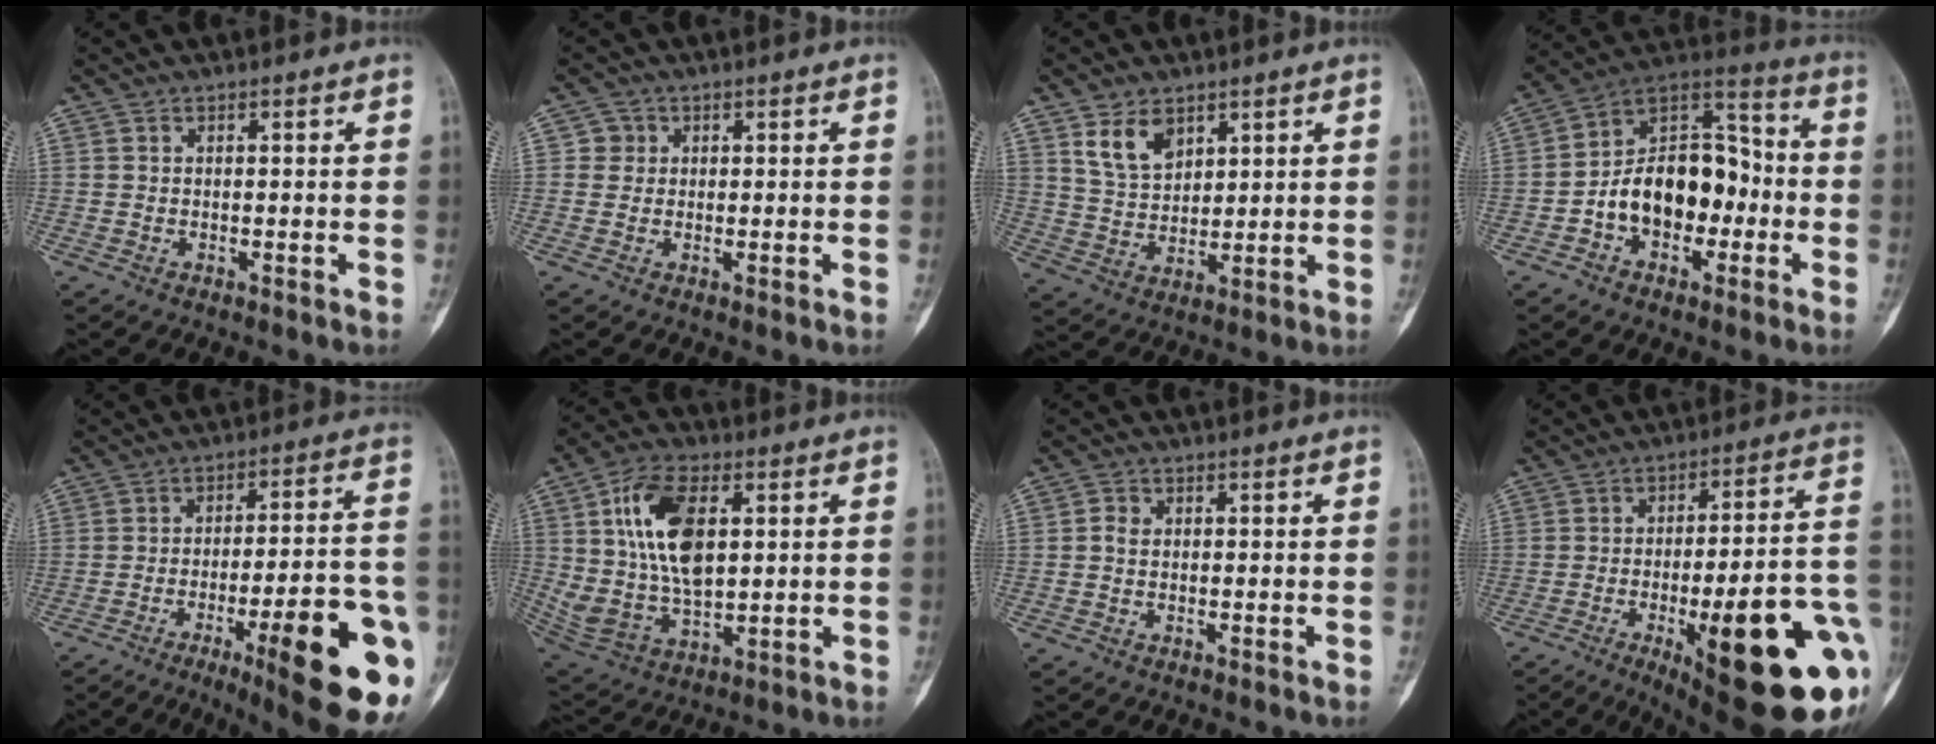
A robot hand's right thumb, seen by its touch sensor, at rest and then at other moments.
{"total": 2.2, "force": [0.4, 2.1, 0.1], "torque": [0.011, 0.004, 0.002]}
{"total": 7.8, "force": [4.4, 4.9, 4.1], "torque": [-0.057, -0.027, 0.092]}
{"total": 16.6, "force": [-3.5, 11.0, 12.0], "torque": [-0.159, 0.056, -0.062]}
{"total": 22.1, "force": [-8.8, 5.1, 19.6], "torque": [-0.215, 0.028, -0.112]}
{"total": 17.8, "force": [4.4, 9.9, 14.2], "torque": [-0.264, -0.010, 0.091]}
{"total": 1.6, "force": [0.0, 1.3, 0.9], "torque": [-0.010, 0.004, -0.003]}
{"total": 30.0, "force": [-9.7, 8.6, 27.0], "torque": [-0.302, 0.017, -0.121]}